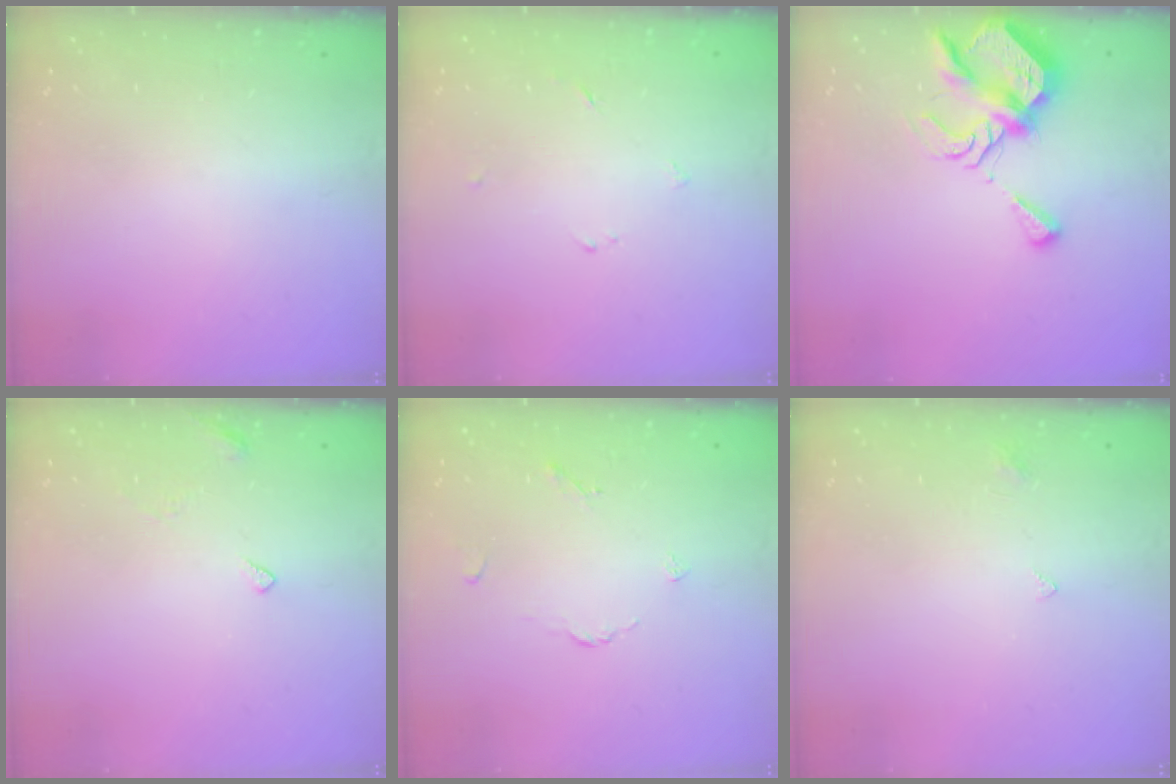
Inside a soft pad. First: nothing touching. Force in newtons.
{"total": 2.7, "press": 2.7, "slide": 0.3}
{"total": 12.1, "press": 12.1, "slide": 0.9}
{"total": 6.8, "press": 6.8, "slide": 0.5}
{"total": 3.6, "press": 3.6, "slide": 0.5}
{"total": 2.5, "press": 2.4, "slide": 0.4}